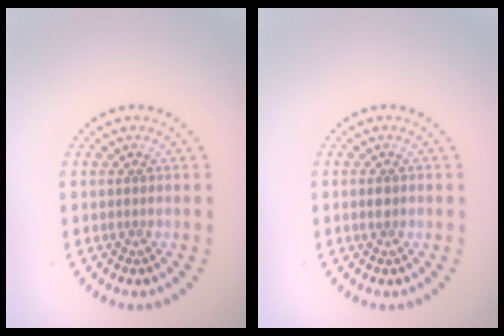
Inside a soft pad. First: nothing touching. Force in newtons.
{"total": 1.1, "press": 1.1, "slide": 0.1}